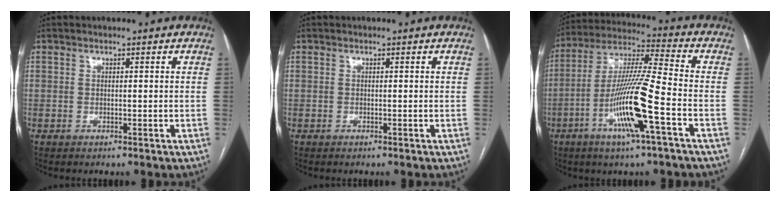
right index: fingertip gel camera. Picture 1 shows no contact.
{"total": 0.0}
{"total": 14.7, "force": [-5.5, -0.1, 13.6], "torque": [-0.270, -0.004, -0.106]}